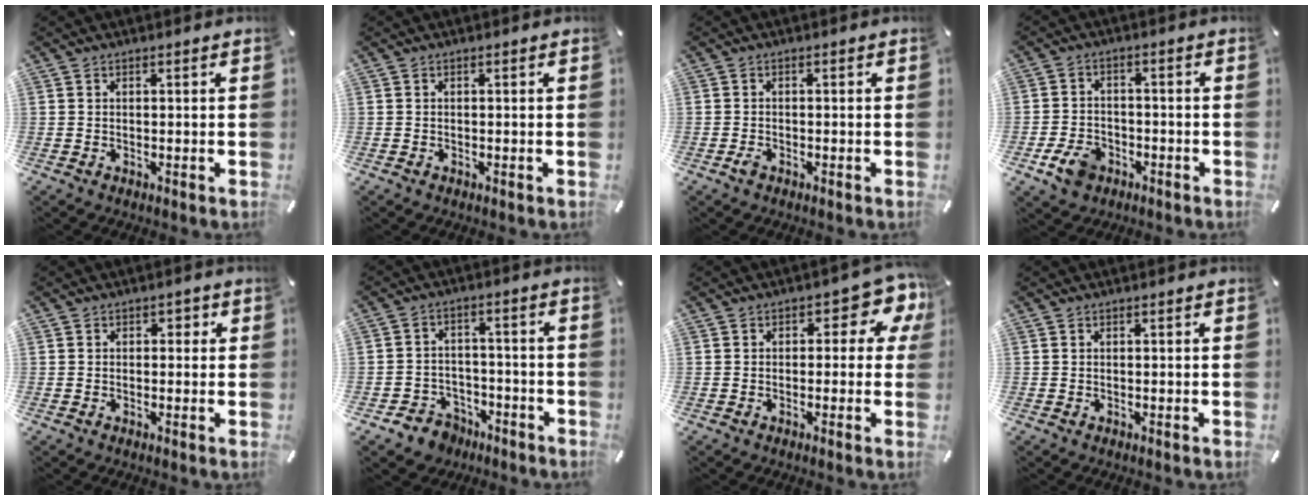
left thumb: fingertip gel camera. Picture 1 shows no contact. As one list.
[{"total": 0.0}, {"total": 1.4, "force": [-0.9, 0.7, 0.8], "torque": [-0.022, 0.001, -0.020]}, {"total": 6.9, "force": [-3.5, 5.0, 3.3], "torque": [-0.065, 0.014, -0.066]}, {"total": 1.7, "force": [-0.2, 1.4, 0.8], "torque": [-0.009, 0.007, -0.011]}, {"total": 5.7, "force": [-3.3, 4.5, 1.0], "torque": [-0.020, 0.023, -0.062]}, {"total": 7.5, "force": [2.8, 4.0, 5.7], "torque": [-0.068, -0.017, 0.042]}, {"total": 0.0}]